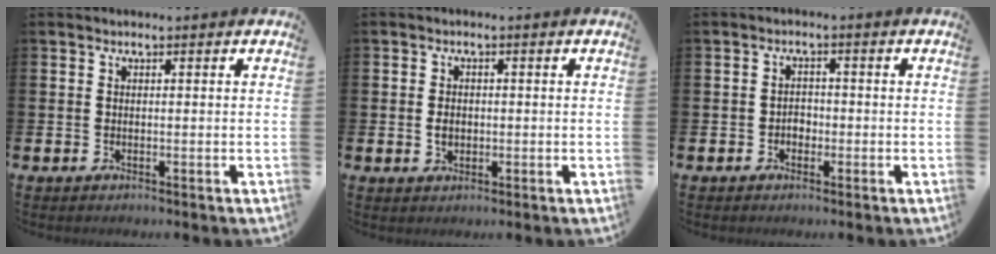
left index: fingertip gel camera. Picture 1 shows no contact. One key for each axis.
{"total": 2.0, "fx": 0.0, "fy": 1.5, "fz": 1.3, "tx": -0.012, "ty": 0.001, "tz": -0.005}
{"total": 1.7, "fx": -0.8, "fy": 1.4, "fz": 0.7, "tx": 0.001, "ty": -0.004, "tz": -0.021}